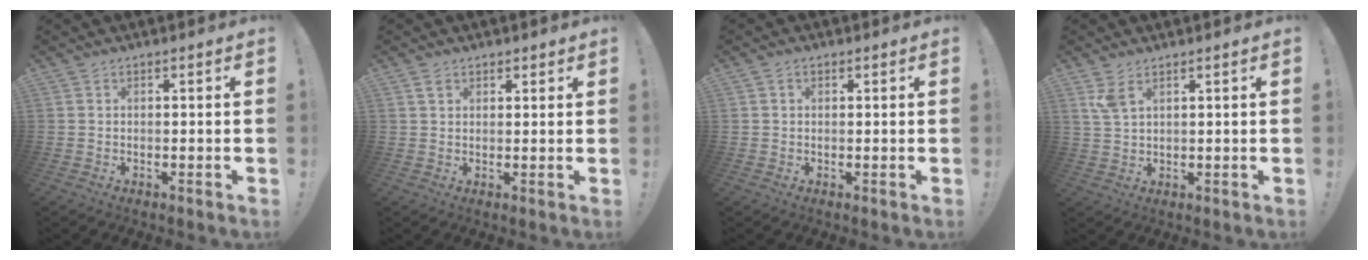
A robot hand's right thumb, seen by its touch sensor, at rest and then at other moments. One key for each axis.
{"total": 2.8, "fx": 1.8, "fy": 2.0, "fz": 1.1, "tx": -0.003, "ty": -0.006, "tz": 0.029}
{"total": 0.8, "fx": 0.3, "fy": 0.7, "fz": 0.3, "tx": -0.004, "ty": 0.002, "tz": 0.004}
{"total": 4.3, "fx": 2.7, "fy": 1.3, "fz": 3.1, "tx": -0.062, "ty": -0.009, "tz": 0.052}